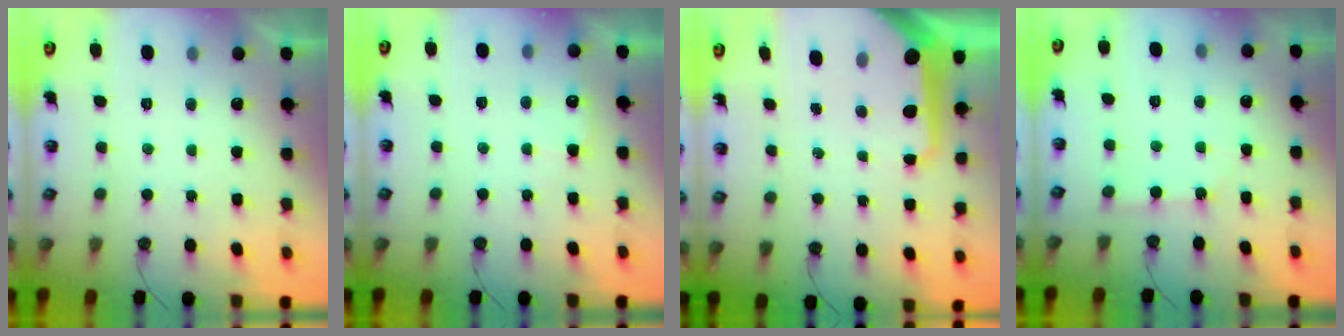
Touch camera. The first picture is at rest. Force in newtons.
{"total": 6.1, "press": 6.1, "slide": 0.5}
{"total": 16.4, "press": 16.3, "slide": 1.7}
{"total": 2.1, "press": 2.1, "slide": 0.3}